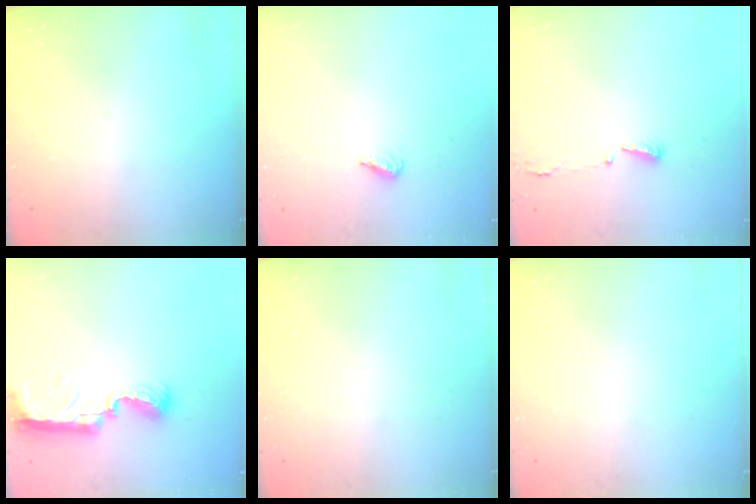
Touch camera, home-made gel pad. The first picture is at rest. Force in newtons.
{"total": 2.1, "press": 1.9, "slide": 0.8}
{"total": 2.9, "press": 2.8, "slide": 0.6}
{"total": 9.4, "press": 9.4, "slide": 0.4}
{"total": 0.0}
{"total": 0.0}